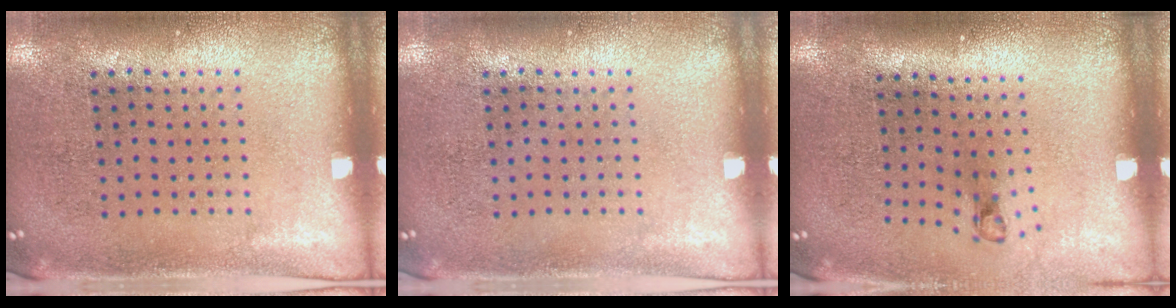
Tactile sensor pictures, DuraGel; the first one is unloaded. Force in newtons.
{"total": 0.0}
{"total": 0.7, "press": 0.3, "slide": 0.6}